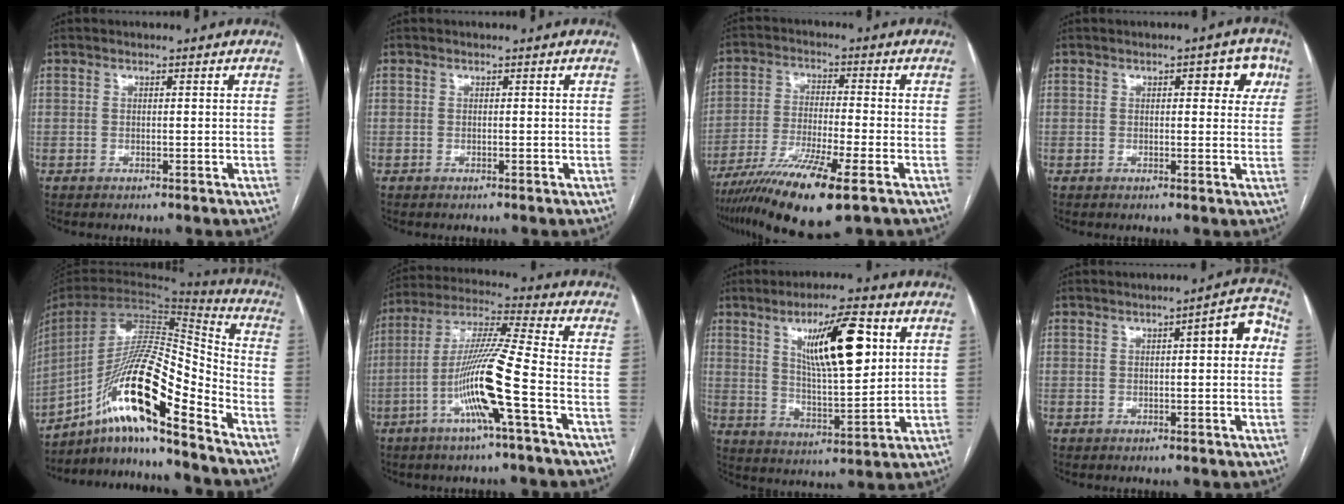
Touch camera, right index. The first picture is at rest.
{"total": 0.0}
{"total": 13.1, "force": [-8.0, 0.7, 10.4], "torque": [-0.199, -0.033, -0.141]}
{"total": 5.1, "force": [2.1, 2.1, 4.1], "torque": [-0.035, 0.014, 0.019]}
{"total": 19.0, "force": [-12.0, 1.8, 14.6], "torque": [-0.284, 0.007, -0.216]}
{"total": 13.1, "force": [-4.7, -1.0, 12.2], "torque": [-0.239, 0.003, -0.095]}
{"total": 13.5, "force": [5.0, 2.8, 12.2], "torque": [-0.208, 0.003, 0.088]}
{"total": 5.9, "force": [1.0, 1.4, 5.6], "torque": [-0.064, 0.024, 0.007]}